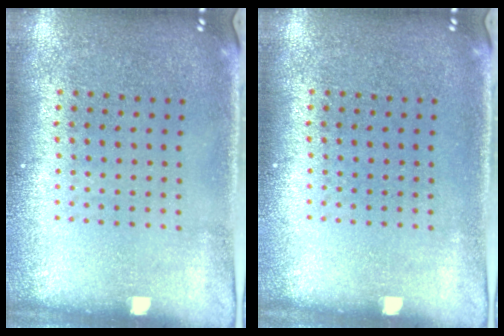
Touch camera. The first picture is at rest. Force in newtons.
{"total": 0.0}